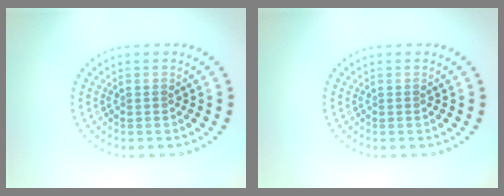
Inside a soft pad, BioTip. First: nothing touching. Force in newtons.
{"total": 0.0}